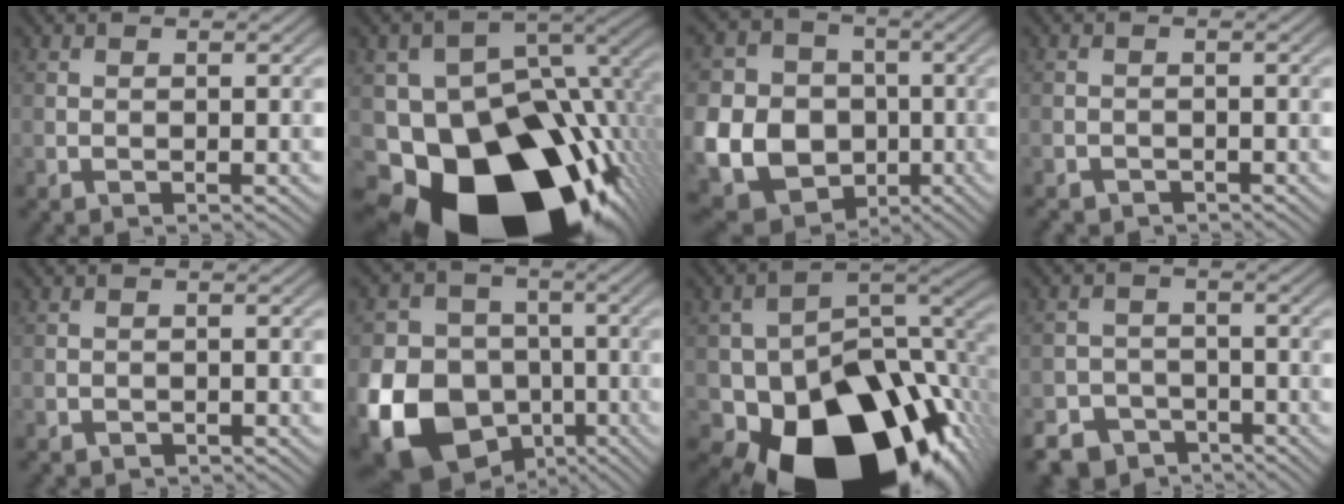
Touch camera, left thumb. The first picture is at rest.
{"total": 21.9, "force": [-9.2, 15.3, 12.6], "torque": [-0.214, -0.051, -0.118]}
{"total": 17.4, "force": [-3.4, 15.3, 7.5], "torque": [-0.216, -0.030, -0.080]}
{"total": 1.5, "force": [-1.3, 0.7, 0.2], "torque": [-0.003, -0.002, -0.027]}
{"total": 0.7, "force": [-0.6, 0.5, 0.1], "torque": [0.001, -0.002, -0.011]}
{"total": 21.4, "force": [-7.9, 17.5, 9.3], "torque": [-0.231, -0.053, -0.161]}
{"total": 20.3, "force": [-9.5, 12.9, 12.5], "torque": [-0.203, -0.059, -0.131]}
{"total": 6.7, "force": [-5.1, 4.2, 1.5], "torque": [-0.020, -0.008, -0.084]}